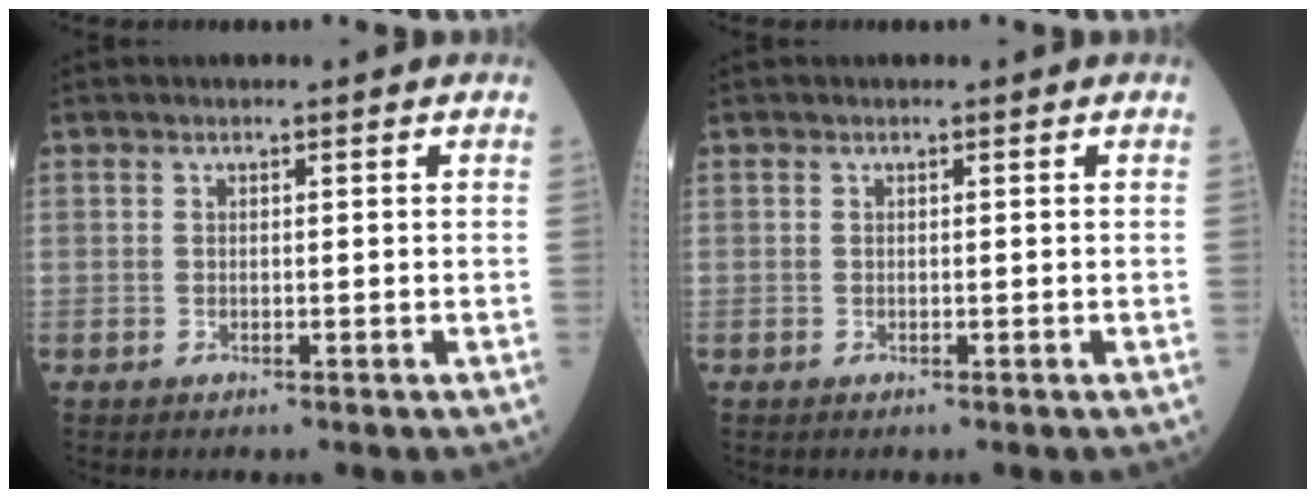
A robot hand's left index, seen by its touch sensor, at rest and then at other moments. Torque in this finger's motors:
{"motor_torque": [0.03, -0.03, 0.00, 0.00]}